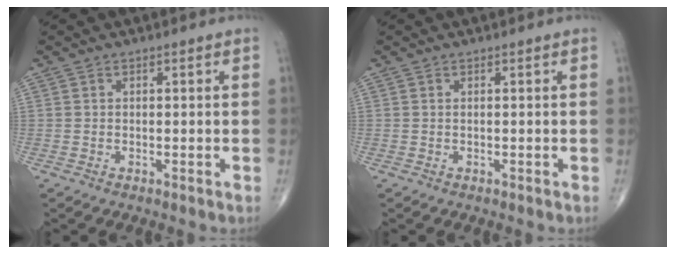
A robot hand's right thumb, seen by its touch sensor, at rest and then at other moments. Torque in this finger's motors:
{"motor_torque": [0.03, 0.43, 0.10, 0.04, 0.00]}